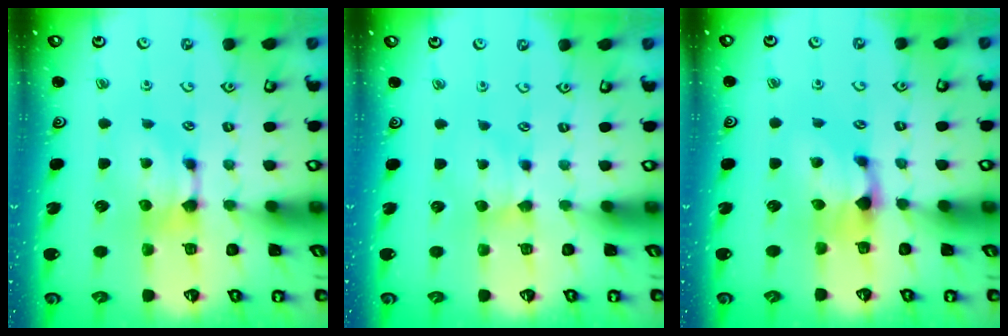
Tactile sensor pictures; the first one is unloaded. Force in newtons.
{"total": 2.0, "press": 2.0, "slide": 0.5}
{"total": 1.2, "press": 0.1, "slide": 1.2}